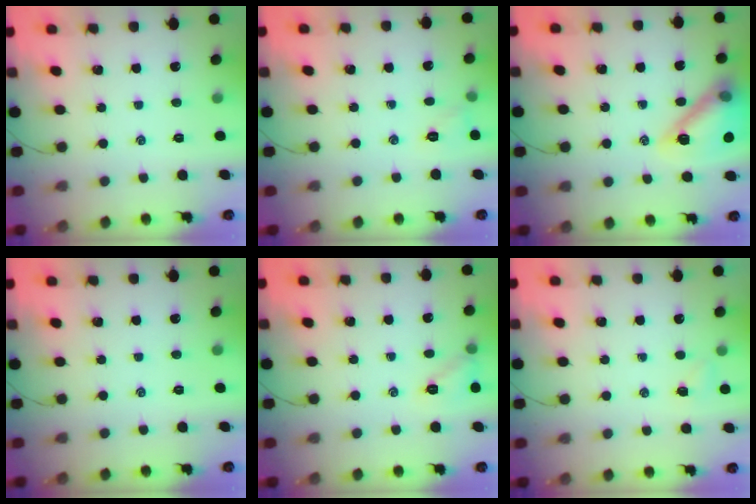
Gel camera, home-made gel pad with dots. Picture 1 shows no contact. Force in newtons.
{"total": 5.4, "press": 5.2, "slide": 1.5}
{"total": 16.7, "press": 16.7, "slide": 1.6}
{"total": 0.0}
{"total": 7.4, "press": 7.3, "slide": 1.3}
{"total": 3.2, "press": 3.0, "slide": 1.0}